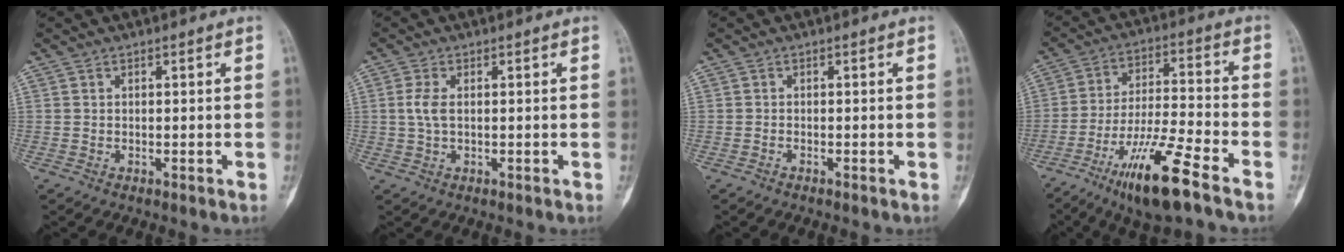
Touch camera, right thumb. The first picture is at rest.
{"total": 3.0, "force": [0.3, 1.4, 2.6], "torque": [-0.069, 0.002, 0.007]}
{"total": 0.0}
{"total": 15.0, "force": [-9.1, 2.2, 11.7], "torque": [-0.223, 0.036, -0.163]}